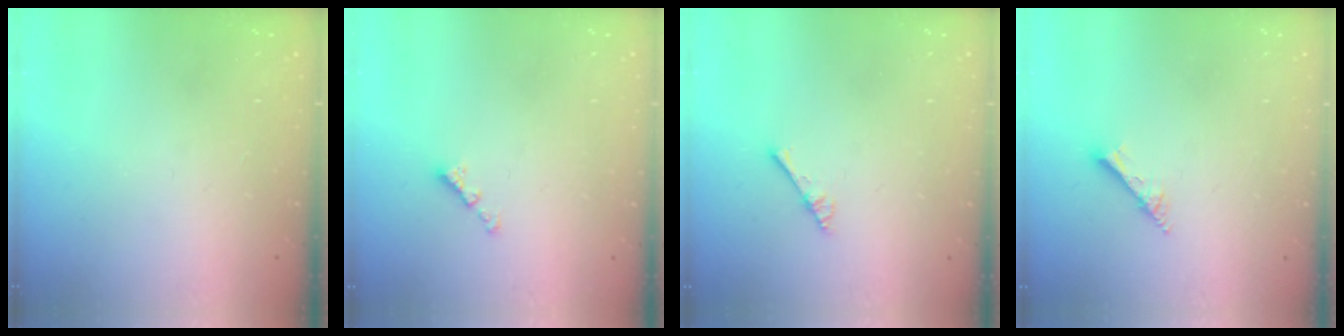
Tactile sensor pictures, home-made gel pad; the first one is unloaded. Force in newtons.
{"total": 2.1, "press": 2.0, "slide": 0.6}
{"total": 4.4, "press": 4.4, "slide": 0.5}
{"total": 2.8, "press": 2.8, "slide": 0.2}